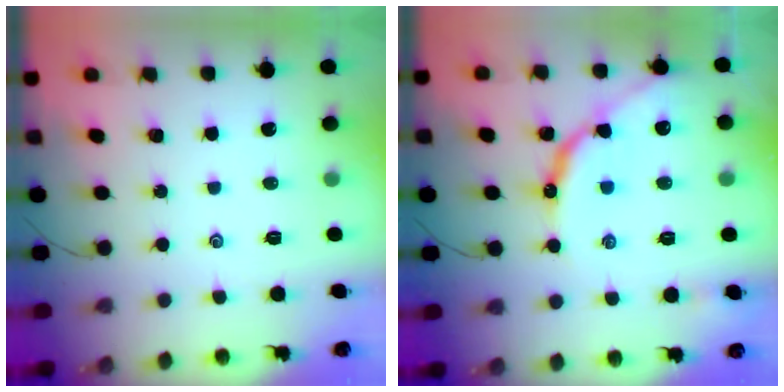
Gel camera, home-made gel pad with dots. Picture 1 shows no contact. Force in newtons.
{"total": 10.9, "press": 10.8, "slide": 1.1}